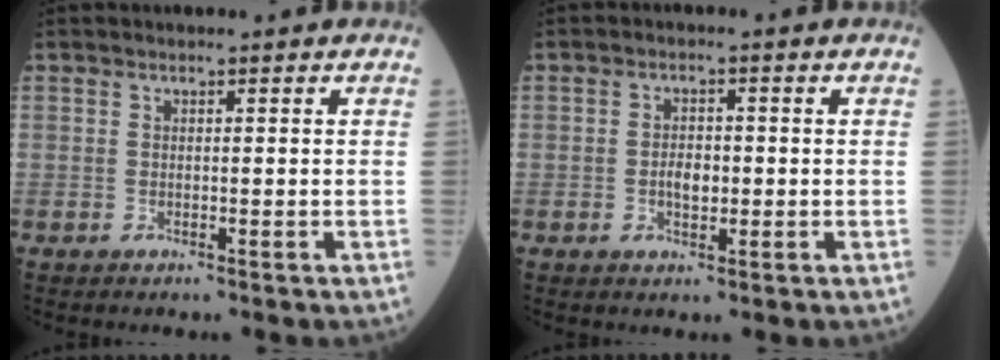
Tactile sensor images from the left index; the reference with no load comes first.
{"total": 2.9, "force": [-0.5, 1.5, 2.4], "torque": [-0.045, 0.002, -0.007]}